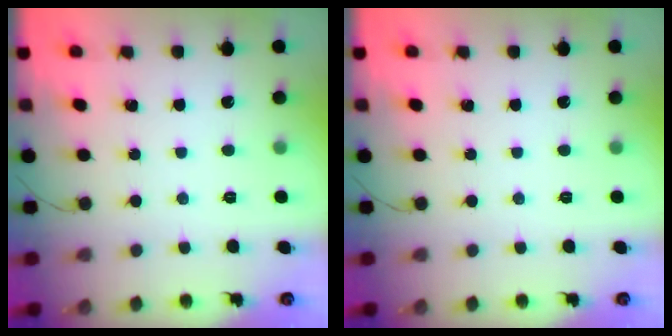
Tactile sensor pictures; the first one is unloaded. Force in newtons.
{"total": 0.0}